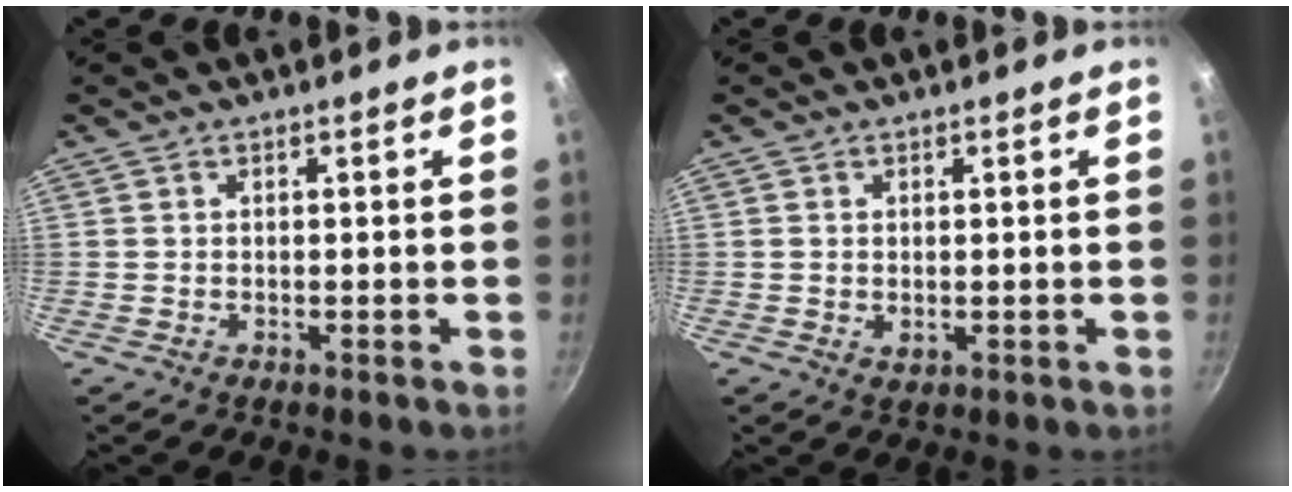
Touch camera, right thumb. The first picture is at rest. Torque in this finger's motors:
{"motor_torque": [-0.31, 0.04, 0.27, 0.14, -0.05]}